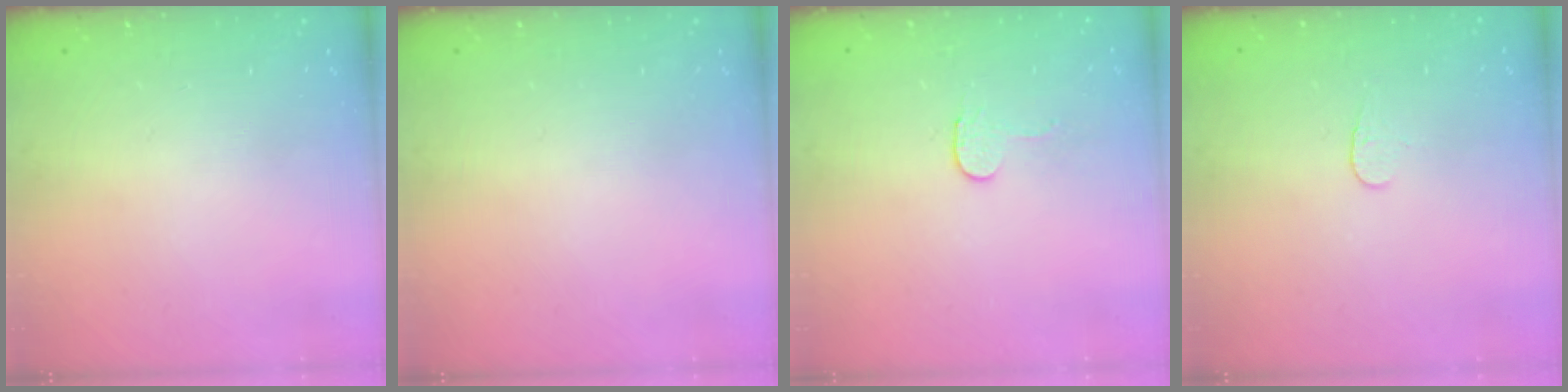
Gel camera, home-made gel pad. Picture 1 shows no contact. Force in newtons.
{"total": 0.0}
{"total": 2.7, "press": 2.7, "slide": 0.2}
{"total": 3.8, "press": 3.8, "slide": 0.3}